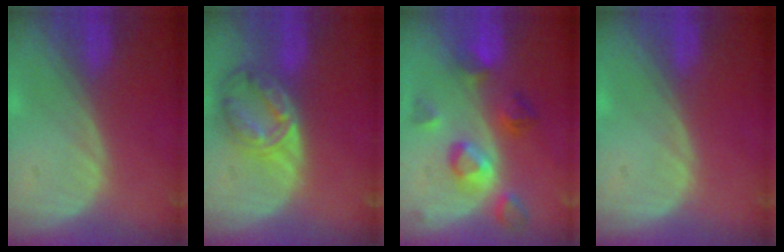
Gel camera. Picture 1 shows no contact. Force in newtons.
{"total": 8.2, "press": 7.0, "slide": 4.3}
{"total": 7.6, "press": 7.3, "slide": 2.0}
{"total": 0.0}